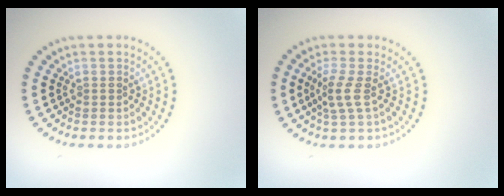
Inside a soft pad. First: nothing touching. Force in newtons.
{"total": 2.0, "press": 1.5, "slide": 1.4}